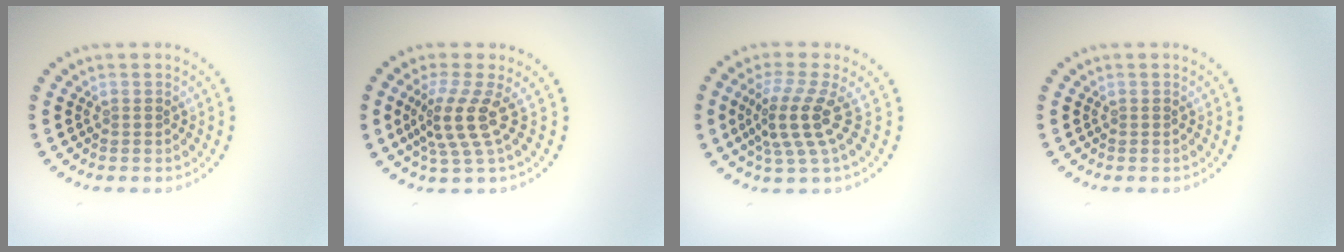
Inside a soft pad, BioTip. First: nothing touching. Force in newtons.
{"total": 3.7, "press": 2.6, "slide": 2.6}
{"total": 3.9, "press": 3.0, "slide": 2.5}
{"total": 0.0}